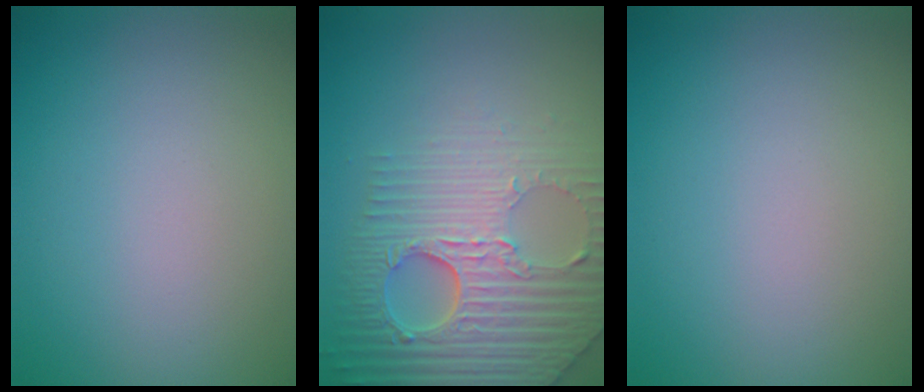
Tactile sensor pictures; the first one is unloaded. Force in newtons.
{"total": 7.9, "press": 6.0, "slide": 5.1}
{"total": 0.0}